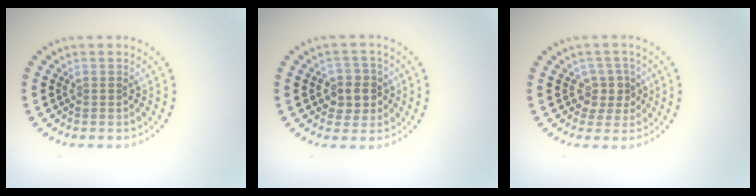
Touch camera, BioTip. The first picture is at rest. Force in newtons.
{"total": 2.9, "press": 2.7, "slide": 0.9}
{"total": 2.3, "press": 1.9, "slide": 1.2}